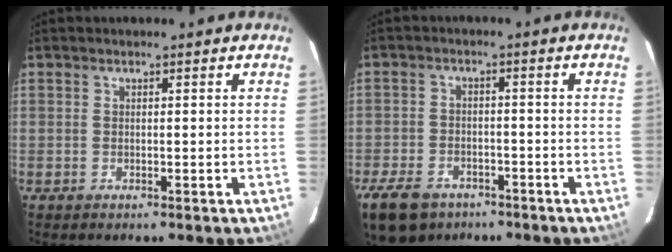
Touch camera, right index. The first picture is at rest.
{"total": 12.4, "force": [-8.3, 7.5, 5.3], "torque": [-0.148, -0.005, -0.134]}